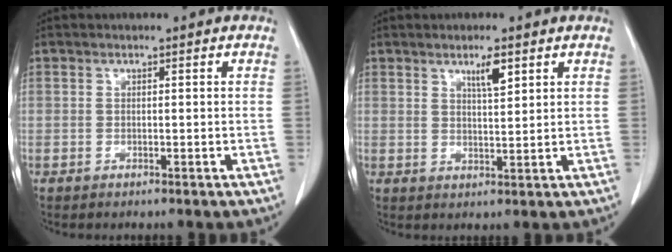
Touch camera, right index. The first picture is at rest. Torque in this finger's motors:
{"motor_torque": [0.09, 0.08, 0.05, 0.04]}